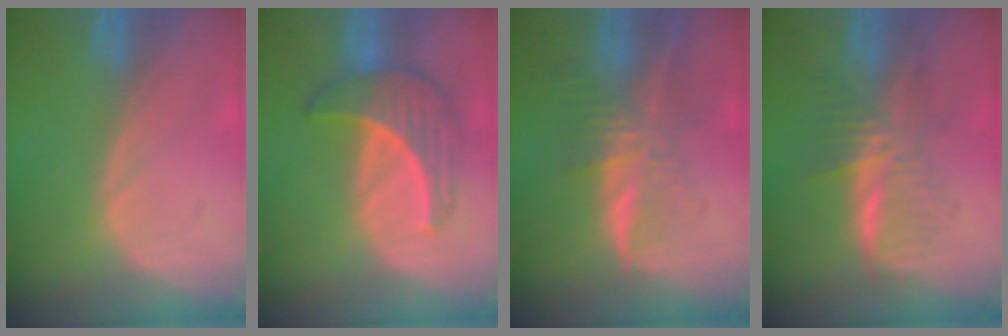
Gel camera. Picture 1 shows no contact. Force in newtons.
{"total": 6.4, "press": 6.4, "slide": 0.8}
{"total": 7.4, "press": 6.2, "slide": 3.9}
{"total": 5.9, "press": 5.7, "slide": 1.7}